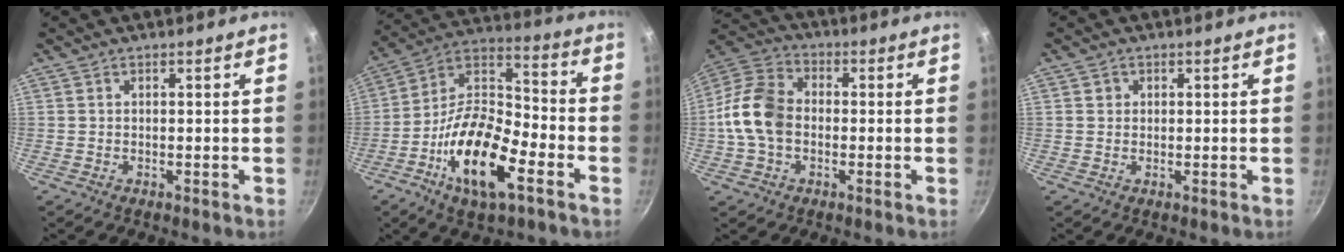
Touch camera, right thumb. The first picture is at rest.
{"total": 19.2, "force": [-8.1, 8.1, 15.4], "torque": [-0.268, 0.046, -0.162]}
{"total": 12.2, "force": [-1.2, 8.8, 8.4], "torque": [-0.145, 0.028, -0.040]}
{"total": 1.5, "force": [0.3, 1.4, 0.3], "torque": [0.001, 0.003, 0.003]}